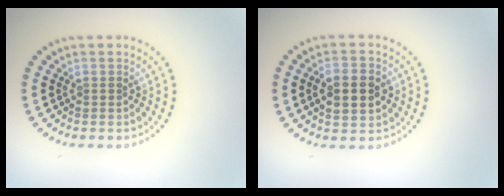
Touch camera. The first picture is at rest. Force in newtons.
{"total": 4.5, "press": 4.5, "slide": 0.2}